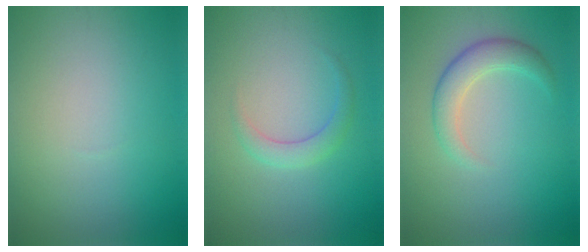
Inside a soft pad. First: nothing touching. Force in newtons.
{"total": 1.9, "press": 1.9, "slide": 0.1}
{"total": 3.1, "press": 3.1, "slide": 0.1}